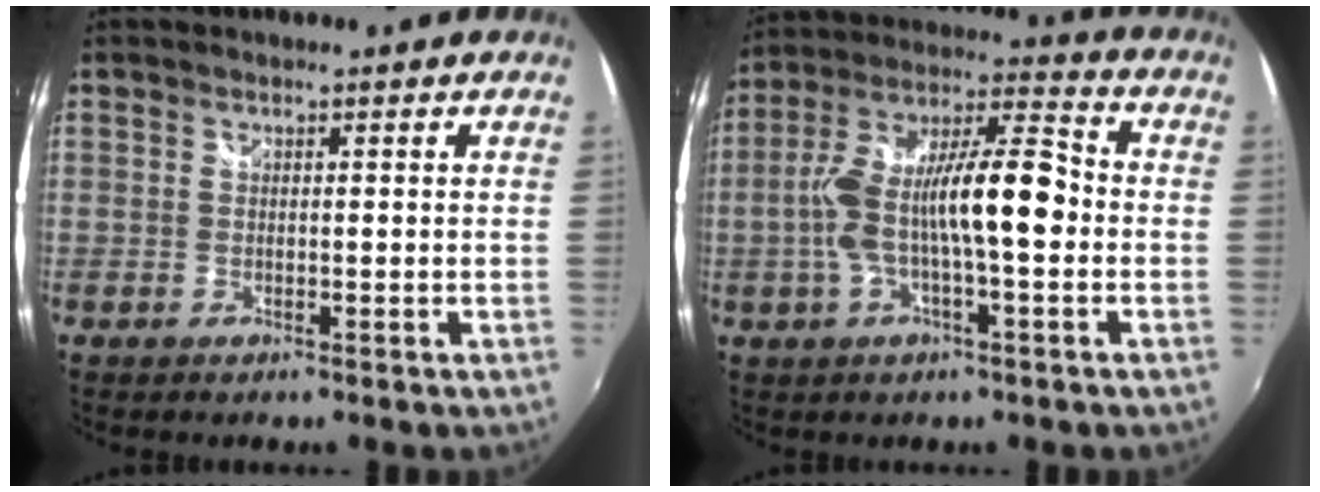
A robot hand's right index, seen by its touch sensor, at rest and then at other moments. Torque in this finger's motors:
{"motor_torque": [1.86, -0.28, 0.75, 0.21]}